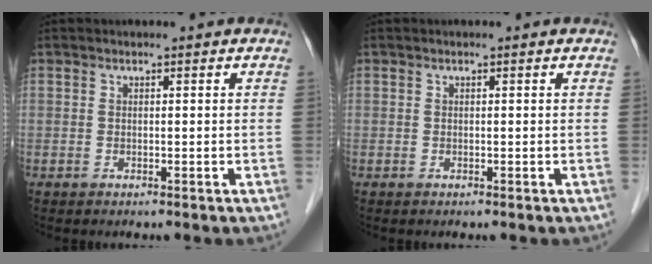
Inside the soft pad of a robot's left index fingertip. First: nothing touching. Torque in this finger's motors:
{"motor_torque": [0.10, 0.02, 0.00, -0.01]}